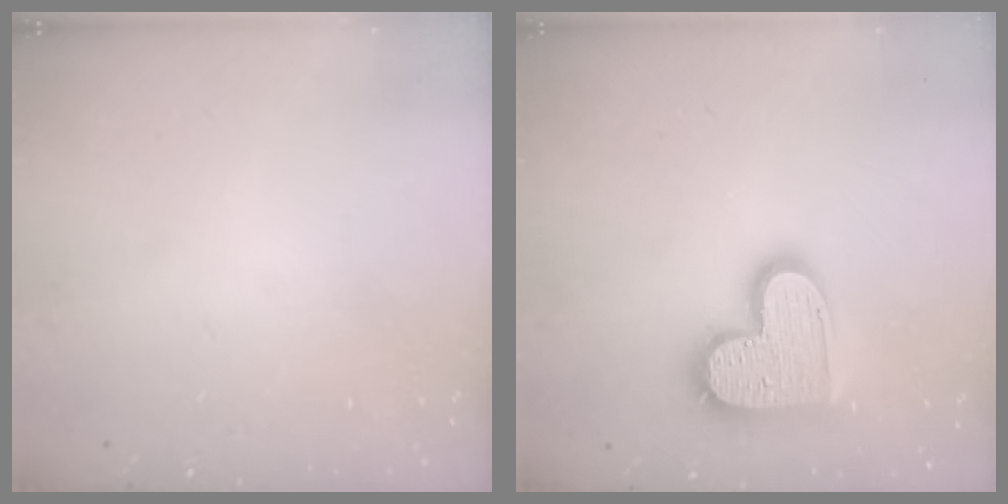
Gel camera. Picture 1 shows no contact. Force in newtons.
{"total": 14.3, "press": 14.2, "slide": 0.7}